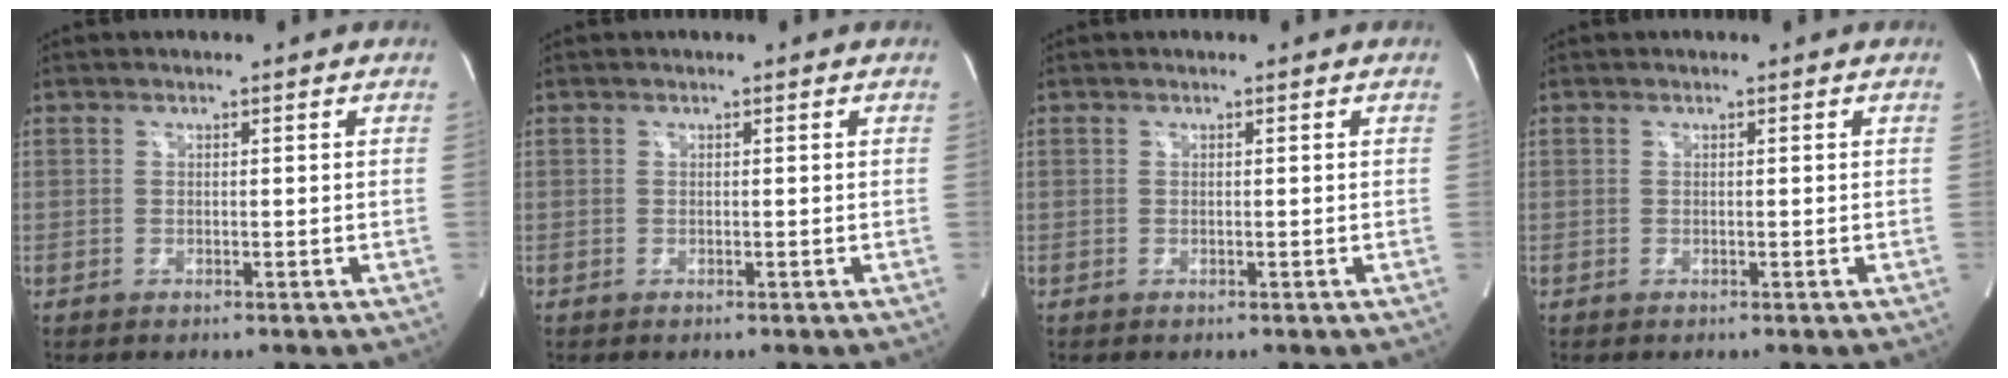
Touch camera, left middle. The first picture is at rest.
{"total": 0.0}
{"total": 0.0}
{"total": 0.0}